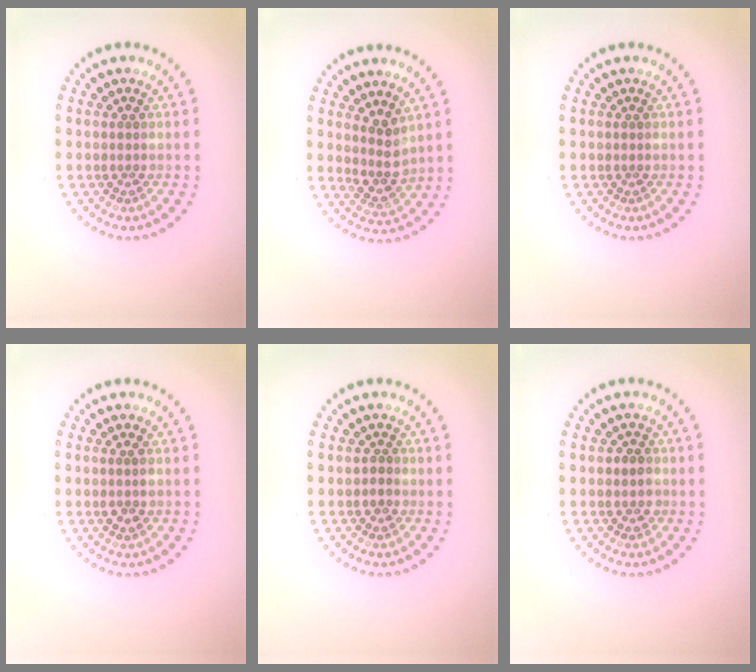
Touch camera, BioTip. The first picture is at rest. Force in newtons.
{"total": 2.5, "press": 2.0, "slide": 1.5}
{"total": 0.0}
{"total": 1.0, "press": 0.9, "slide": 0.4}
{"total": 0.7, "press": 0.5, "slide": 0.5}
{"total": 1.0, "press": 0.9, "slide": 0.4}